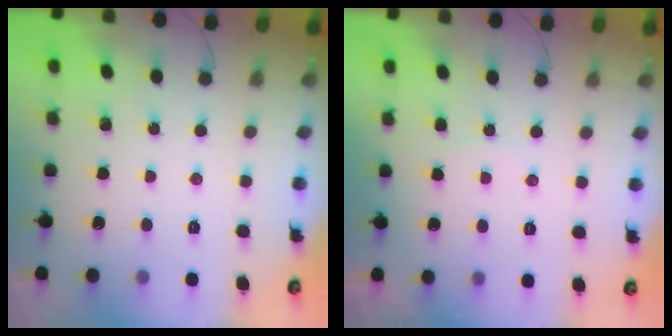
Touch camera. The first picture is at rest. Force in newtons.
{"total": 2.6, "press": 2.5, "slide": 0.6}